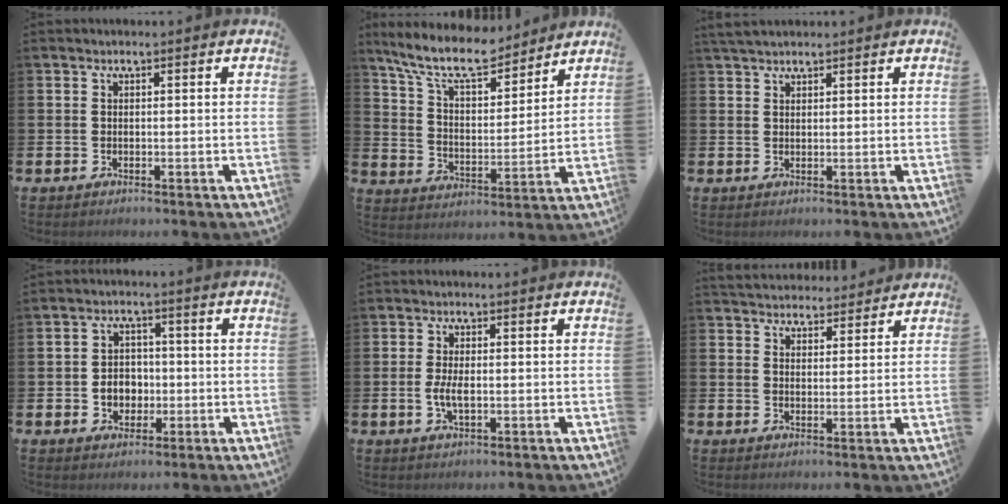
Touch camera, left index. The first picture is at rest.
{"total": 10.0, "force": [8.8, 2.6, 3.9], "torque": [-0.103, -0.050, 0.156]}
{"total": 2.4, "force": [2.2, 0.7, 0.8], "torque": [-0.010, -0.005, 0.038]}
{"total": 3.8, "force": [-0.7, 3.3, 1.9], "torque": [-0.022, -0.001, -0.023]}
{"total": 3.0, "force": [-0.3, 1.2, 2.7], "torque": [-0.044, -0.001, -0.007]}
{"total": 4.3, "force": [4.2, 1.1, -0.2], "torque": [-0.008, -0.024, 0.075]}